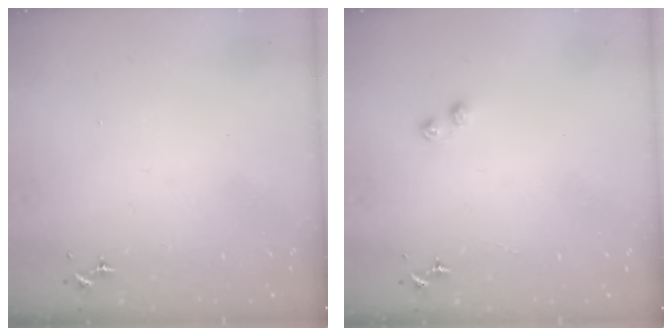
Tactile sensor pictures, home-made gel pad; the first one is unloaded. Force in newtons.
{"total": 3.8, "press": 3.8, "slide": 0.5}